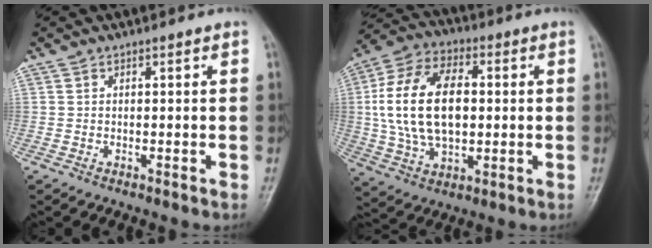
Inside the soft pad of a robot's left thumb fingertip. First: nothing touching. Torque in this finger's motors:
{"motor_torque": [1.12, 3.89, 1.94, -0.31, 0.58]}